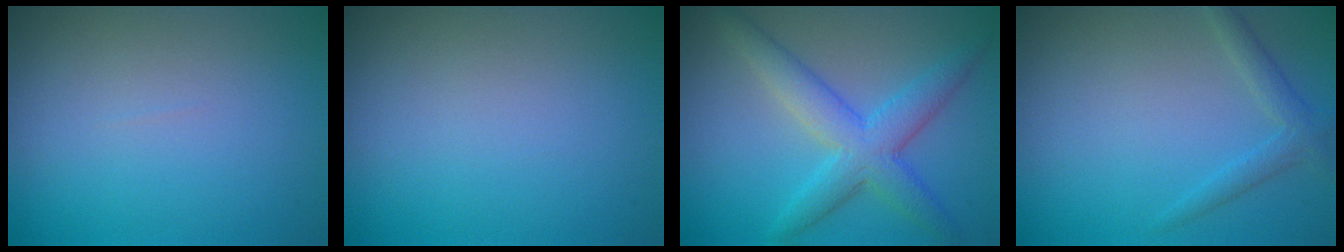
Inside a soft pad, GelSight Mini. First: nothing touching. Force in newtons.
{"total": 0.0}
{"total": 5.2, "press": 5.1, "slide": 0.3}
{"total": 1.9, "press": 1.9, "slide": 0.2}